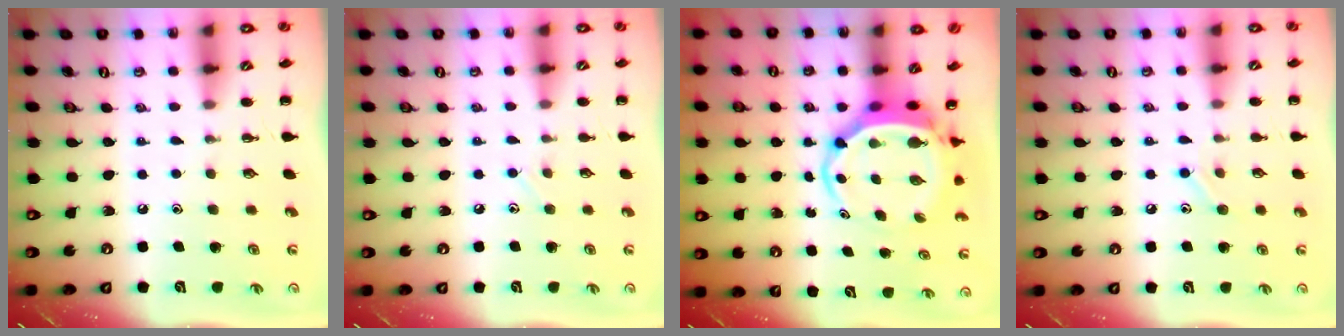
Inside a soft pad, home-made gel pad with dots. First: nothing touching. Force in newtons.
{"total": 3.6, "press": 3.4, "slide": 1.1}
{"total": 6.4, "press": 6.2, "slide": 1.8}
{"total": 7.2, "press": 7.0, "slide": 1.8}